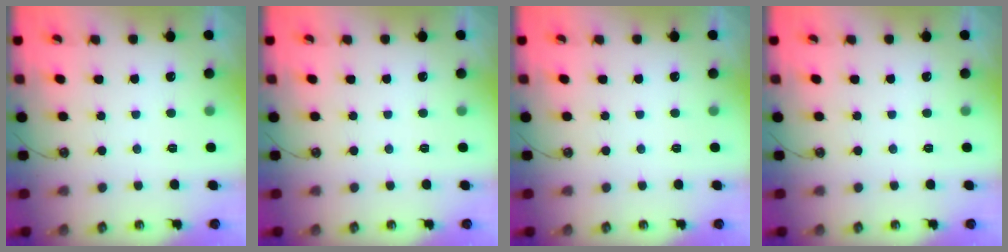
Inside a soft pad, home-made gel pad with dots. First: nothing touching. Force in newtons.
{"total": 0.0}
{"total": 0.0}
{"total": 0.0}